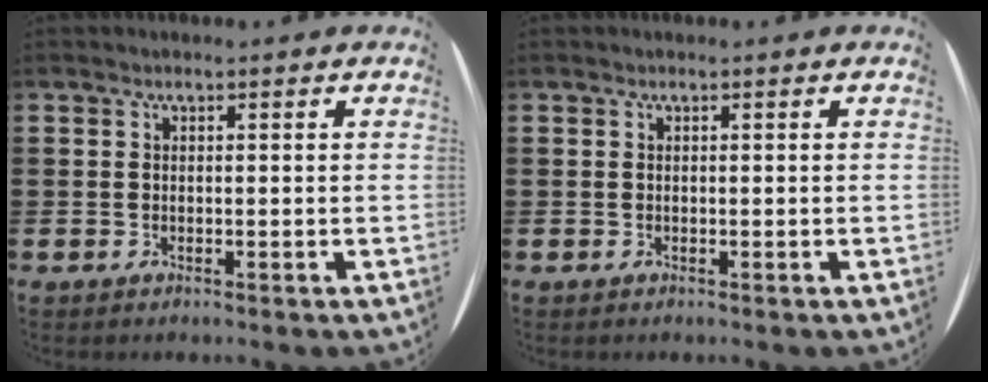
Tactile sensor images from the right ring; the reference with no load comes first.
{"total": 0.0}